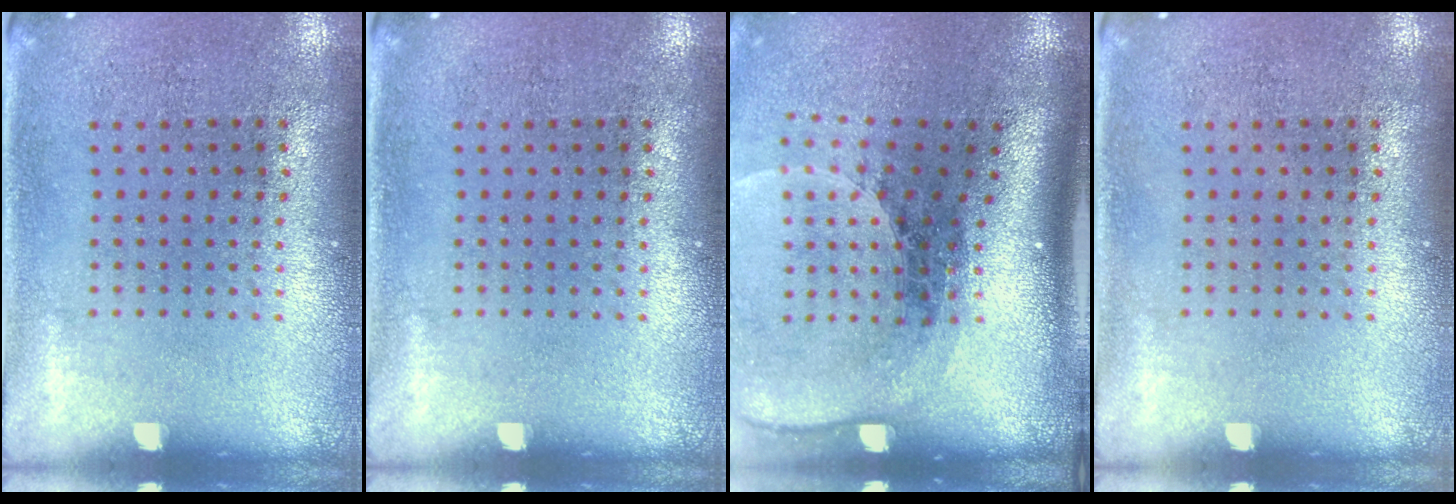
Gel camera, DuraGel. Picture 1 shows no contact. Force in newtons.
{"total": 0.0}
{"total": 2.6, "press": 1.8, "slide": 1.8}
{"total": 0.0}